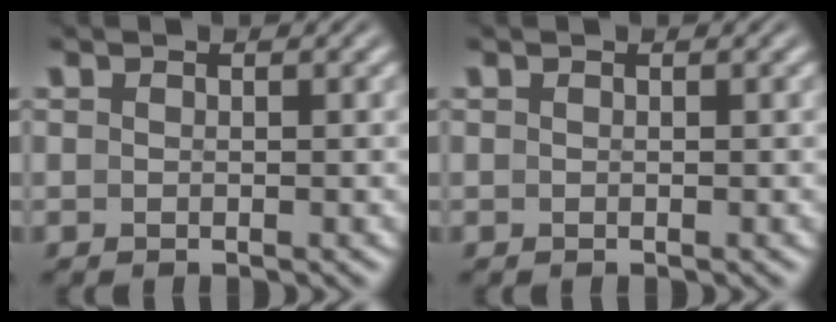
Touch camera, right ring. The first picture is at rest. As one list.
[{"total": 0.0}]